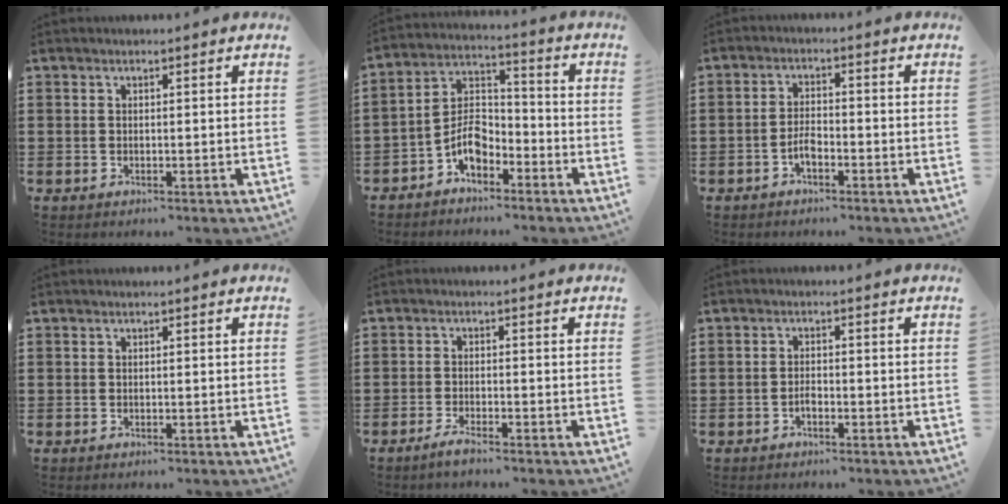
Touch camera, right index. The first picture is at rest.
{"total": 6.4, "force": [-3.7, 3.6, 3.8], "torque": [-0.083, 0.010, -0.075]}
{"total": 2.9, "force": [-1.6, 1.3, 2.0], "torque": [-0.047, 0.003, -0.034]}
{"total": 0.0}
{"total": 1.9, "force": [-1.7, 0.0, 1.0], "torque": [-0.023, -0.001, -0.034]}
{"total": 1.4, "force": [-0.8, 0.8, 0.9], "torque": [-0.019, -0.001, -0.016]}